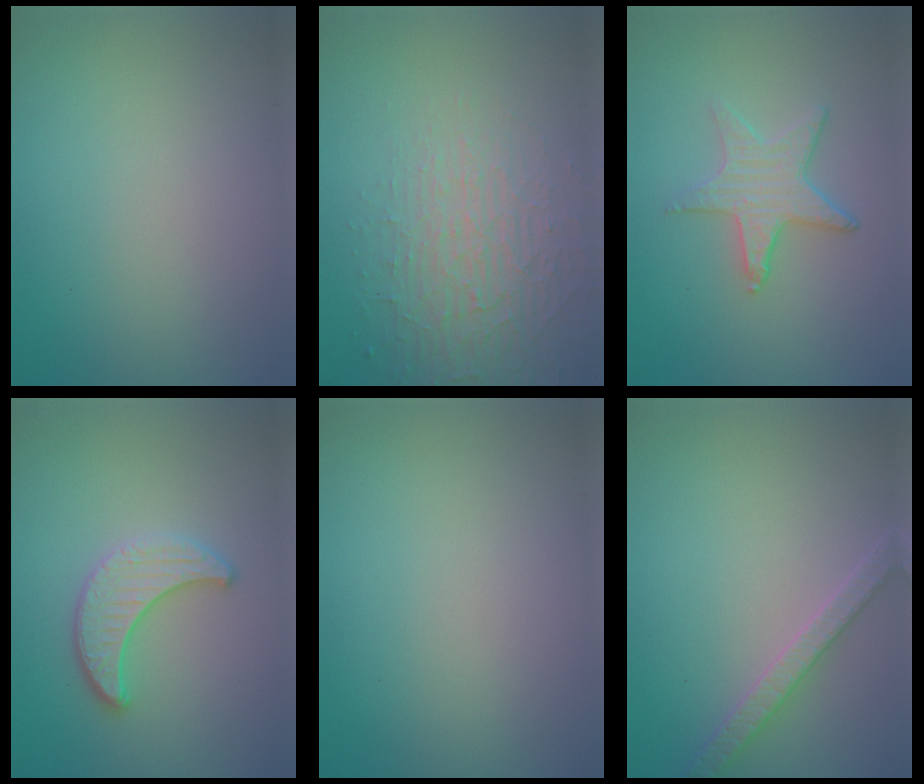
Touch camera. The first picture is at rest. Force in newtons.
{"total": 4.2, "press": 3.8, "slide": 1.7}
{"total": 3.2, "press": 3.0, "slide": 1.1}
{"total": 3.3, "press": 3.2, "slide": 0.7}
{"total": 0.0}
{"total": 2.7, "press": 2.7, "slide": 0.3}